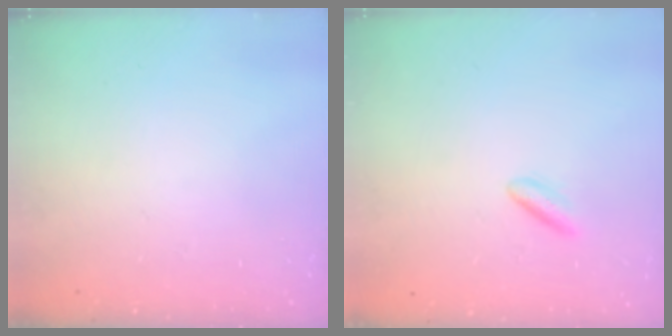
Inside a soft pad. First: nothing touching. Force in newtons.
{"total": 2.5, "press": 2.3, "slide": 1.0}